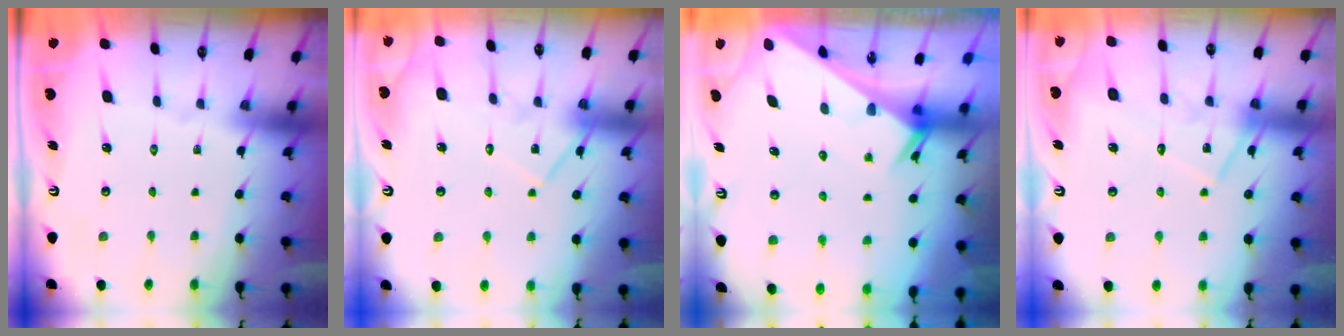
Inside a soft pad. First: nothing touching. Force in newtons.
{"total": 12.9, "press": 12.9, "slide": 0.9}
{"total": 2.5, "press": 2.5, "slide": 0.1}
{"total": 14.1, "press": 14.1, "slide": 1.0}